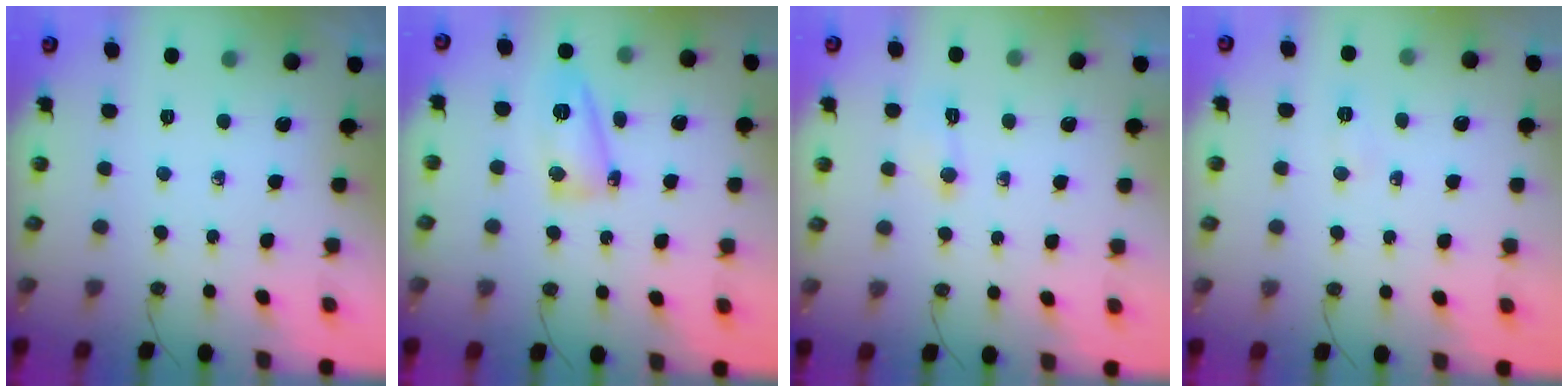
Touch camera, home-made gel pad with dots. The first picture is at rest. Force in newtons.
{"total": 8.4, "press": 8.2, "slide": 1.6}
{"total": 3.6, "press": 3.6, "slide": 0.5}
{"total": 4.9, "press": 4.7, "slide": 1.4}